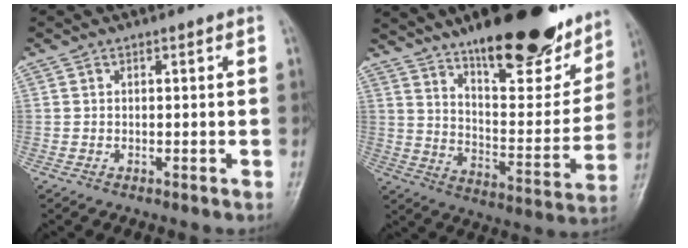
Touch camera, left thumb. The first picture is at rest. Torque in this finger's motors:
{"motor_torque": [0.77, 0.74, 1.48, -1.30, 0.18]}